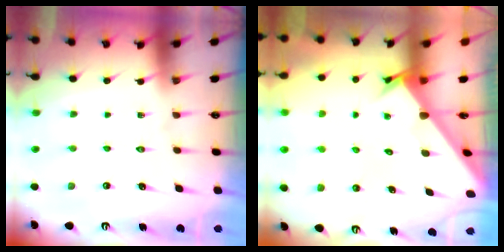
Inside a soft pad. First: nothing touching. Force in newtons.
{"total": 2.7, "press": 2.7, "slide": 0.2}